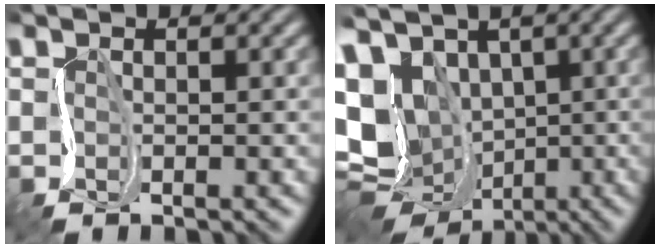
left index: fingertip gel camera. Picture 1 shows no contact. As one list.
[{"total": 15.6, "force": [-0.2, 12.4, 9.5], "torque": [-0.198, -0.011, -0.013]}]